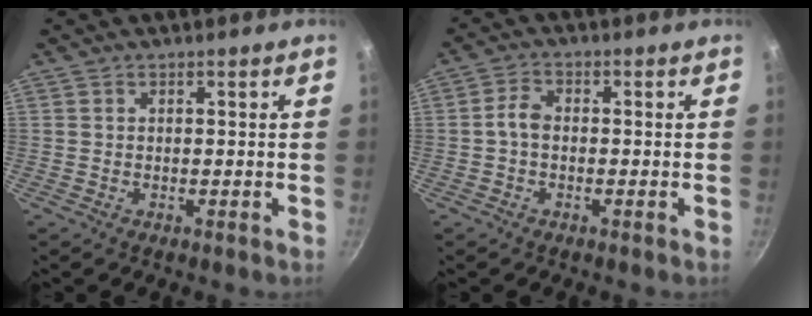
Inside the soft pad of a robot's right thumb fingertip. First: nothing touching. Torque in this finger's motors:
{"motor_torque": [0.64, 1.12, 0.48, -0.45, 0.04]}